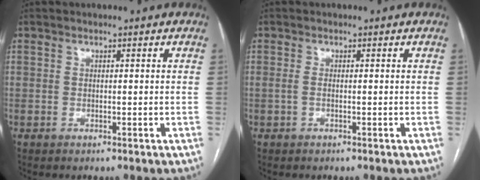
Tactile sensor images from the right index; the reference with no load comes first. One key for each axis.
{"total": 0.8, "fx": -0.3, "fy": 0.2, "fz": 0.7, "tx": -0.013, "ty": 0.002, "tz": -0.006}